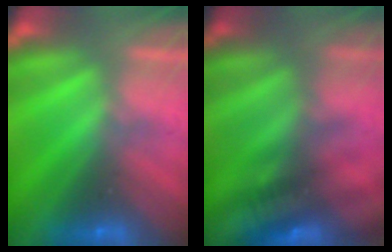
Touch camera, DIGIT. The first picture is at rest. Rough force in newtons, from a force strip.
{"total": 2.4}